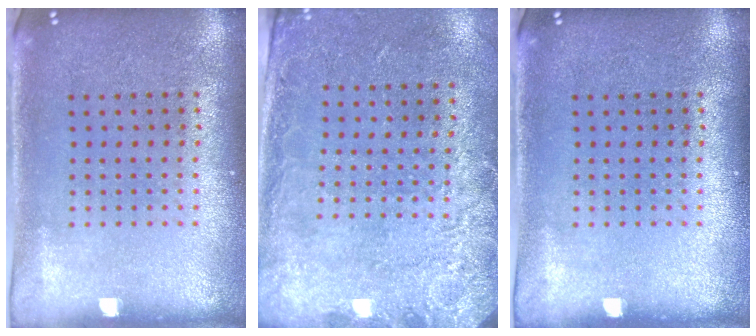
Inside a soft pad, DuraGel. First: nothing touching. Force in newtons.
{"total": 2.6, "press": 2.0, "slide": 1.7}
{"total": 0.0}